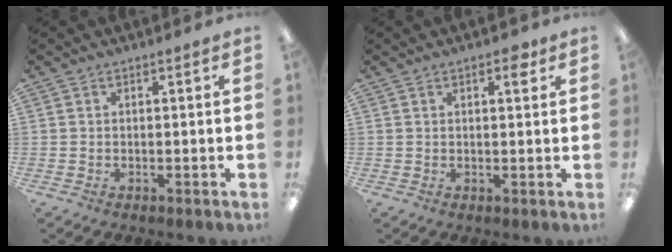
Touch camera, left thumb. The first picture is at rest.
{"total": 2.8, "force": [1.6, 1.0, 2.0], "torque": [-0.019, -0.007, 0.022]}